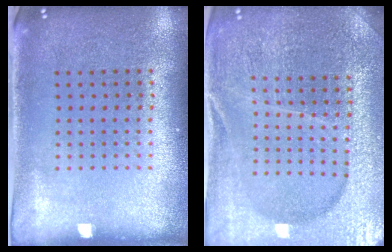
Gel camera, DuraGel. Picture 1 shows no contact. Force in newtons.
{"total": 4.8, "press": 4.4, "slide": 1.8}